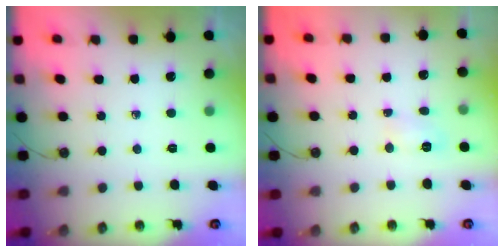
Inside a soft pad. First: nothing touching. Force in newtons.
{"total": 3.8, "press": 3.8, "slide": 0.5}